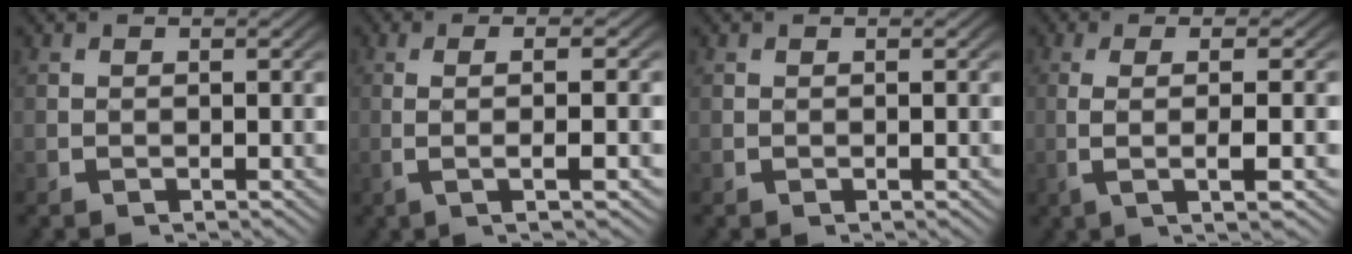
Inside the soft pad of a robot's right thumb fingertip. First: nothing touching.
{"total": 4.9, "force": [-0.2, 0.6, 4.9], "torque": [-0.095, 0.006, -0.004]}
{"total": 0.5, "force": [0.2, -0.5, 0.0], "torque": [0.002, -0.002, 0.007]}
{"total": 6.0, "force": [-0.3, 1.2, 5.8], "torque": [-0.115, 0.001, 0.000]}